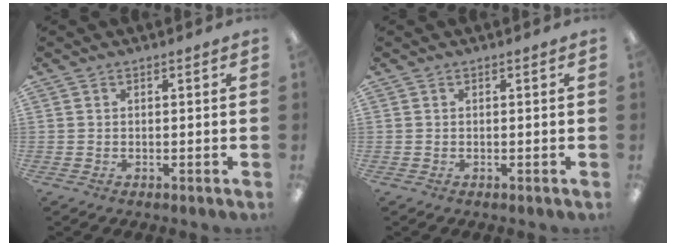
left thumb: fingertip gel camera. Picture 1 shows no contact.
{"total": 0.0}